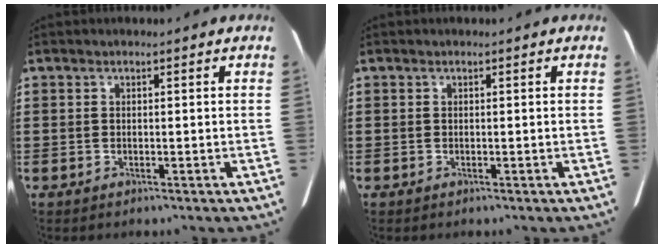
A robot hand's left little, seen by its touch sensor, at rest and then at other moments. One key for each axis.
{"total": 0.0}